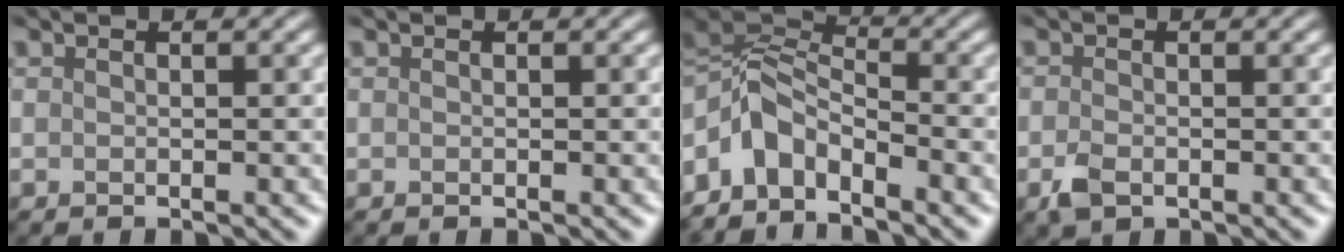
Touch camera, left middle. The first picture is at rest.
{"total": 0.0}
{"total": 5.1, "force": [-3.2, 2.9, 2.7], "torque": [-0.055, 0.007, -0.076]}
{"total": 1.4, "force": [-0.8, 0.9, 0.7], "torque": [-0.025, -0.005, -0.021]}